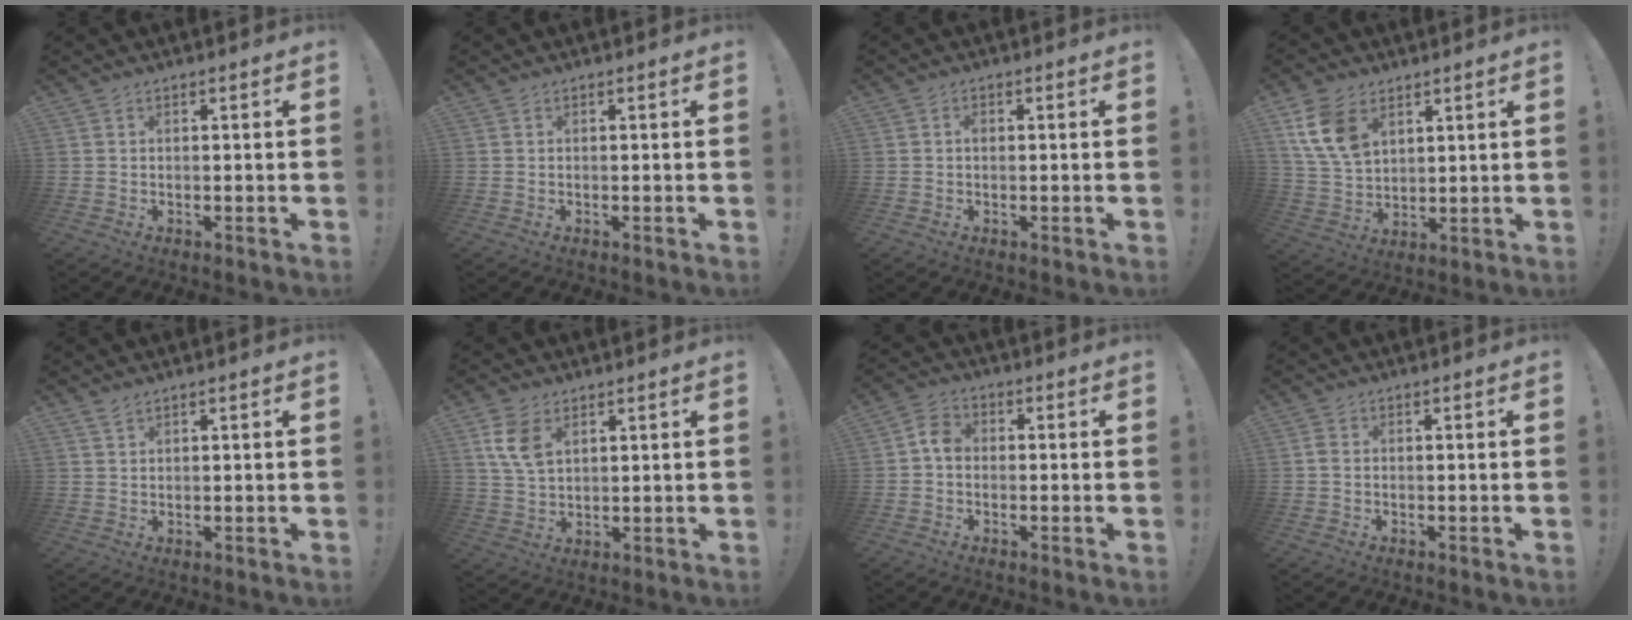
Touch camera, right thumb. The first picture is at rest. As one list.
[{"total": 0.0}, {"total": 0.9, "force": [-0.2, 0.7, 0.6], "torque": [-0.013, 0.005, -0.005]}, {"total": 12.5, "force": [6.2, 8.3, 7.1], "torque": [-0.140, -0.014, 0.126]}, {"total": 1.7, "force": [1.4, 0.5, 0.9], "torque": [-0.018, -0.003, 0.025]}, {"total": 8.3, "force": [3.8, 5.0, 5.4], "torque": [-0.108, -0.003, 0.076]}, {"total": 5.1, "force": [-0.8, 3.7, 3.3], "torque": [-0.073, 0.022, -0.011]}, {"total": 1.9, "force": [0.0, 1.3, 1.4], "torque": [-0.027, 0.006, 0.001]}]